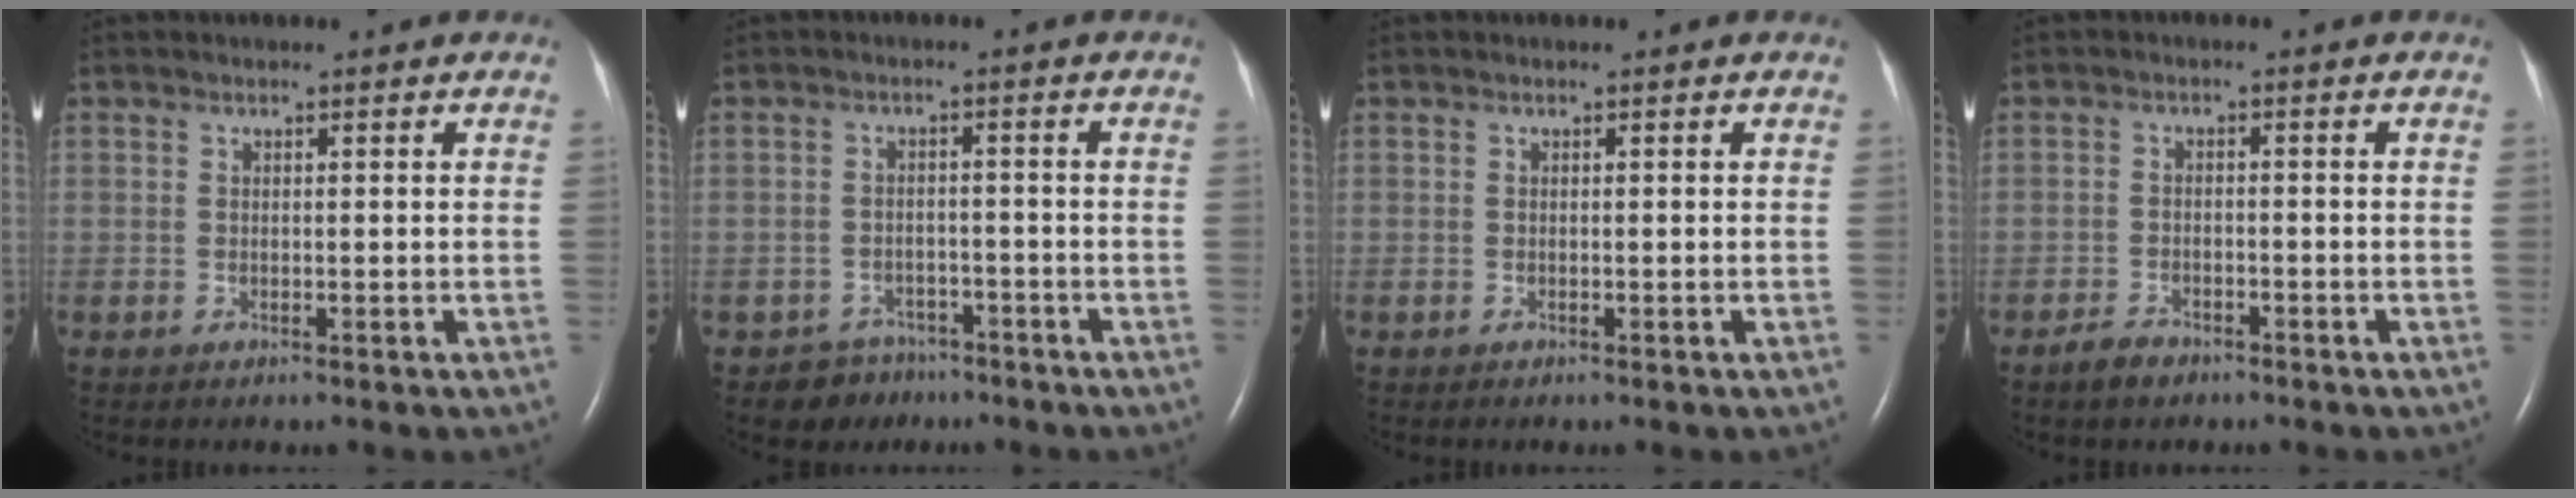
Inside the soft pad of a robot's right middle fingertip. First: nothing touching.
{"total": 4.1, "force": [-3.1, 2.7, -0.4], "torque": [0.008, 0.009, -0.046]}
{"total": 0.0}
{"total": 2.7, "force": [-2.2, 1.2, 1.0], "torque": [-0.028, 0.000, -0.036]}